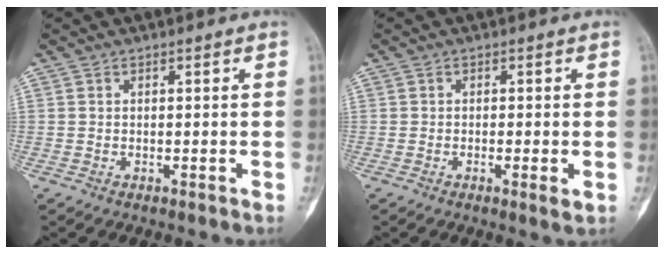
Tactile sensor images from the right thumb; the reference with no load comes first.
{"total": 2.1, "force": [-0.6, 0.5, 2.0], "torque": [-0.037, -0.006, -0.011]}